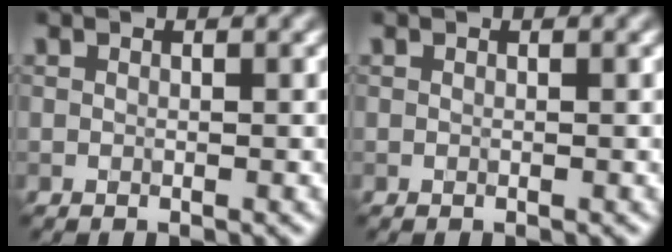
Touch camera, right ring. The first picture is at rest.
{"total": 0.0}